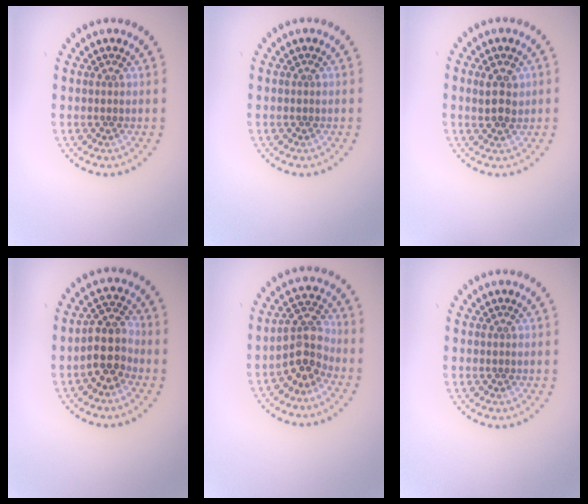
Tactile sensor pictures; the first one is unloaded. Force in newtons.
{"total": 0.0}
{"total": 2.3, "press": 2.2, "slide": 0.7}
{"total": 3.4, "press": 3.0, "slide": 1.7}
{"total": 3.5, "press": 2.9, "slide": 1.9}
{"total": 0.0}